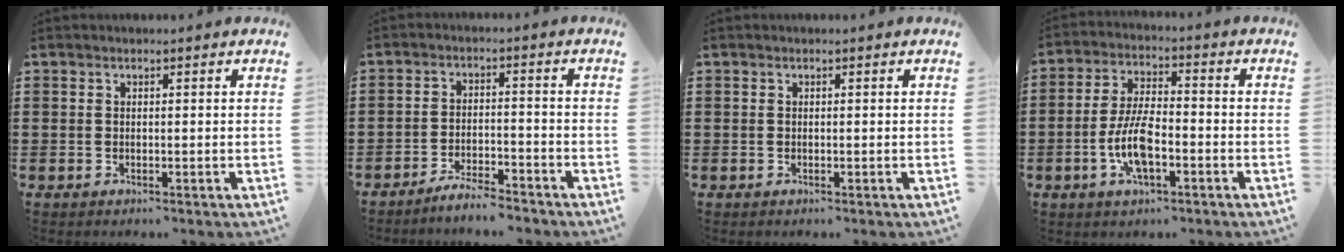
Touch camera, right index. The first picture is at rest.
{"total": 4.2, "force": [-4.0, 0.0, 1.0], "torque": [-0.019, 0.004, -0.081]}
{"total": 0.0}
{"total": 8.4, "force": [-2.6, 3.2, 7.3], "torque": [-0.170, -0.007, -0.056]}